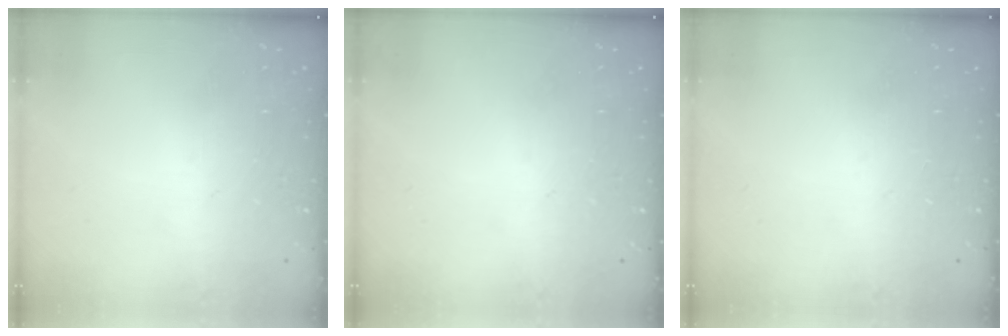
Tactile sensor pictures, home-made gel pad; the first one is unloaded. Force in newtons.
{"total": 0.0}
{"total": 0.0}